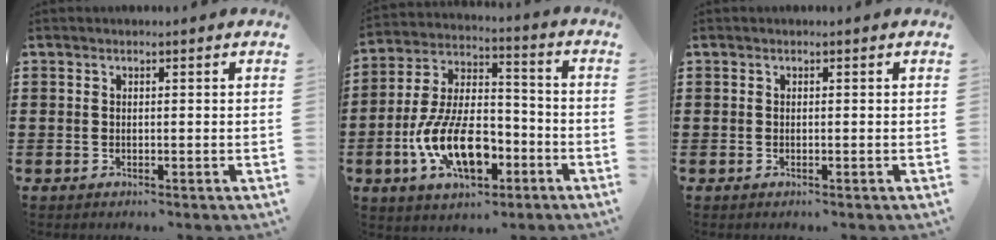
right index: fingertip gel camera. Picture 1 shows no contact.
{"total": 12.7, "force": [-4.8, 6.4, 9.9], "torque": [-0.214, 0.004, -0.087]}
{"total": 0.0}